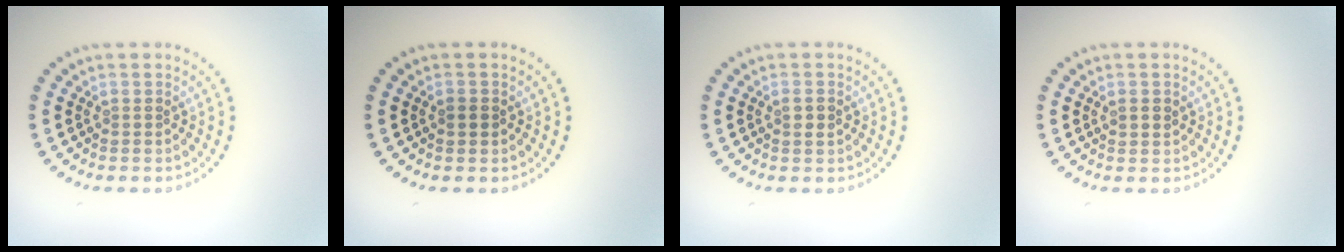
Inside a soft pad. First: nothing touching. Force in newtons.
{"total": 1.0, "press": 0.9, "slide": 0.3}
{"total": 1.1, "press": 1.1, "slide": 0.3}
{"total": 1.1, "press": 1.0, "slide": 0.5}